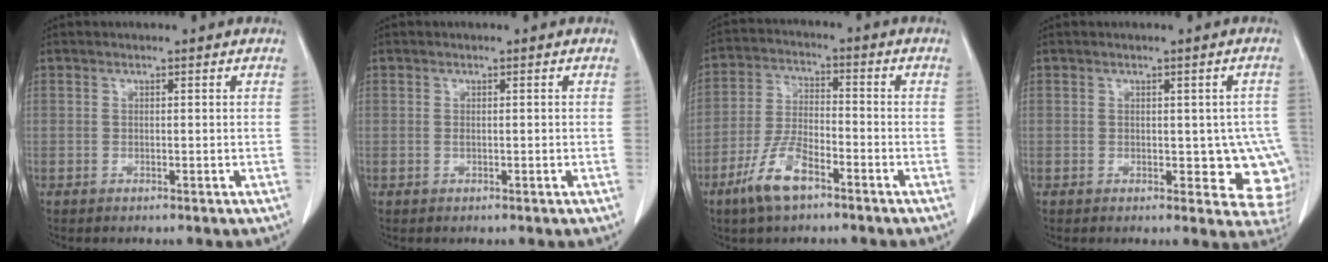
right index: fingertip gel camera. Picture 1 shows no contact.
{"total": 0.6, "force": [0.0, 0.2, 0.6], "torque": [-0.011, 0.000, 0.003]}
{"total": 8.5, "force": [-5.3, 2.7, 6.0], "torque": [-0.133, -0.004, -0.102]}
{"total": 7.5, "force": [-1.0, 4.2, 6.1], "torque": [-0.046, 0.007, -0.005]}